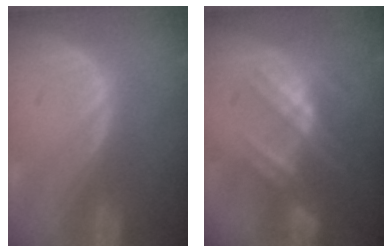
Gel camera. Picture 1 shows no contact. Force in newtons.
{"total": 7.6, "press": 6.9, "slide": 3.3}